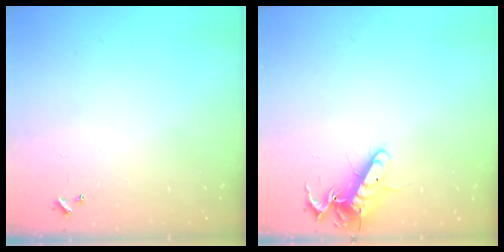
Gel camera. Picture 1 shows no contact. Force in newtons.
{"total": 13.7, "press": 13.6, "slide": 1.5}